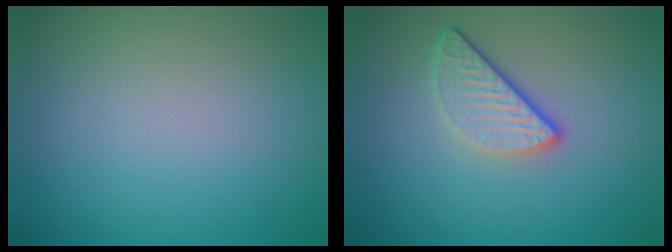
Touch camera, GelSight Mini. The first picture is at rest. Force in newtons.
{"total": 3.3, "press": 2.6, "slide": 2.0}